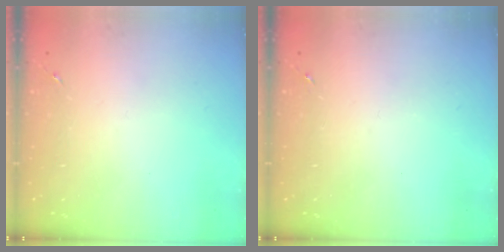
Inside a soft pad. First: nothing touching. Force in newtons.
{"total": 0.0}